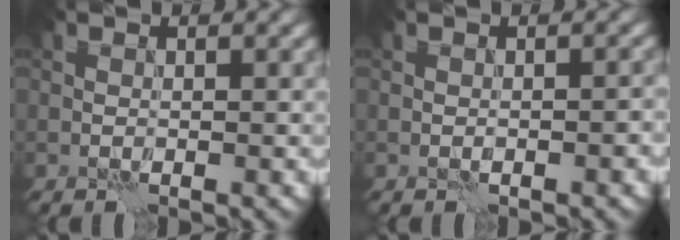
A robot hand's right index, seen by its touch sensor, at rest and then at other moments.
{"total": 0.9, "force": [-0.4, 0.3, 0.7], "torque": [-0.013, 0.002, -0.006]}